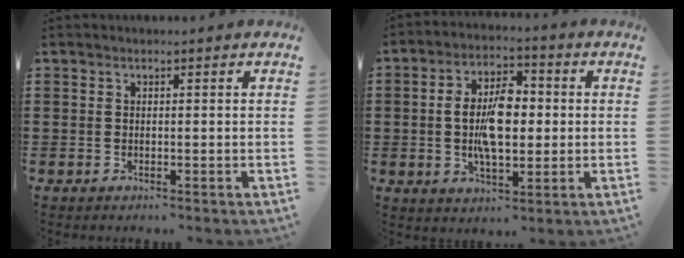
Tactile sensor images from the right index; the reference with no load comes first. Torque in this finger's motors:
{"motor_torque": [1.56, 0.58, 1.05, 0.21]}